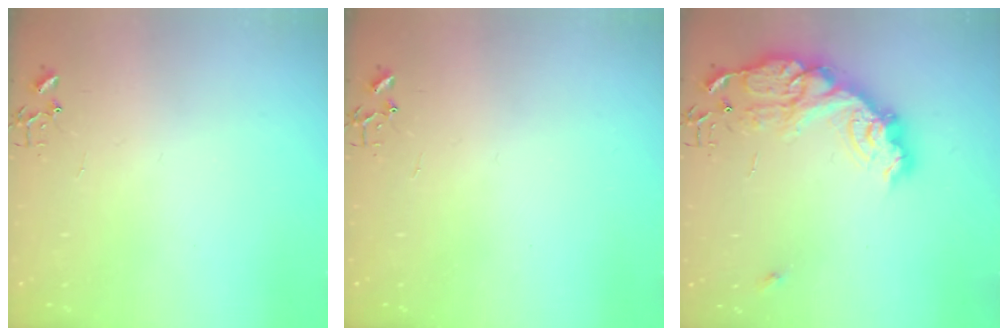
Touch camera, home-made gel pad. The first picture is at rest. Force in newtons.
{"total": 0.0}
{"total": 18.7, "press": 18.7, "slide": 1.3}